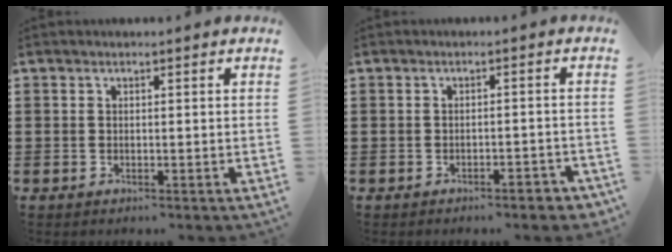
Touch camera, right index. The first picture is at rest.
{"total": 1.7, "force": [-1.5, 0.3, 0.9], "torque": [-0.019, -0.001, -0.029]}